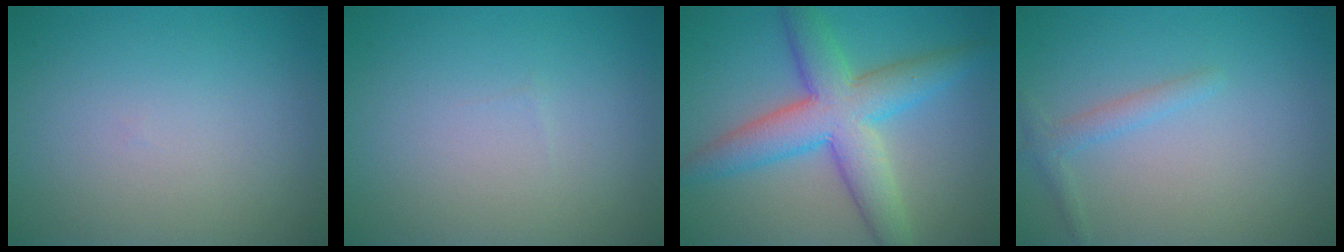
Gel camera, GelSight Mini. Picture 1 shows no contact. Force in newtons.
{"total": 0.0}
{"total": 7.7, "press": 7.7, "slide": 0.2}
{"total": 1.4, "press": 1.4, "slide": 0.1}